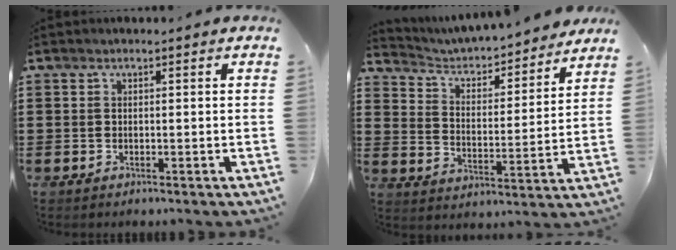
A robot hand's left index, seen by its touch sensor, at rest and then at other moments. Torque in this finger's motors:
{"motor_torque": [2.14, 0.00, 0.32, 0.09]}